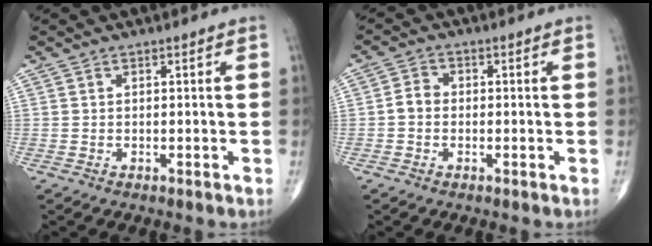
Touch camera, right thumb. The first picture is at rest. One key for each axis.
{"total": 1.9, "fx": -0.3, "fy": 1.6, "fz": 0.9, "tx": -0.008, "ty": 0.007, "tz": -0.009}